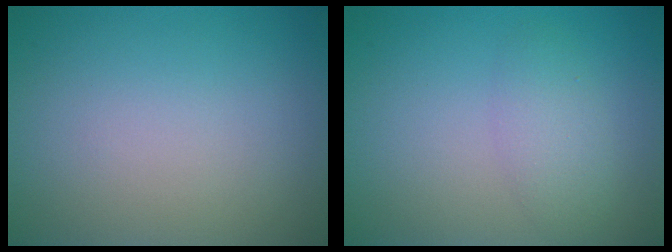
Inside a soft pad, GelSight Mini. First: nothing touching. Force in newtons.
{"total": 2.2, "press": 2.2, "slide": 0.1}